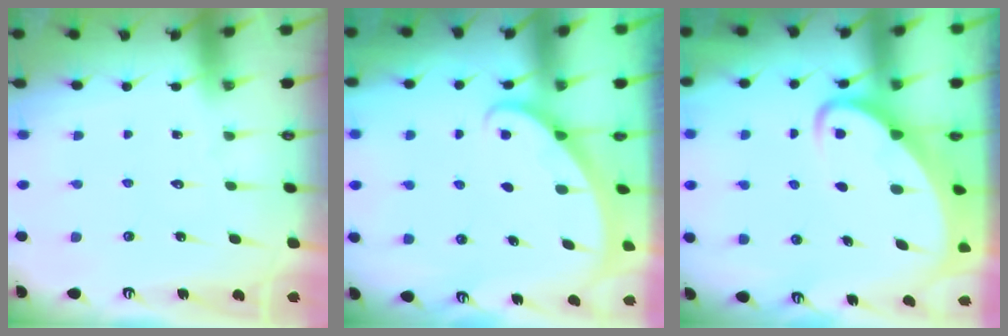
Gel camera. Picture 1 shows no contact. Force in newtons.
{"total": 1.4, "press": 1.4, "slide": 0.0}
{"total": 4.0, "press": 4.0, "slide": 0.4}